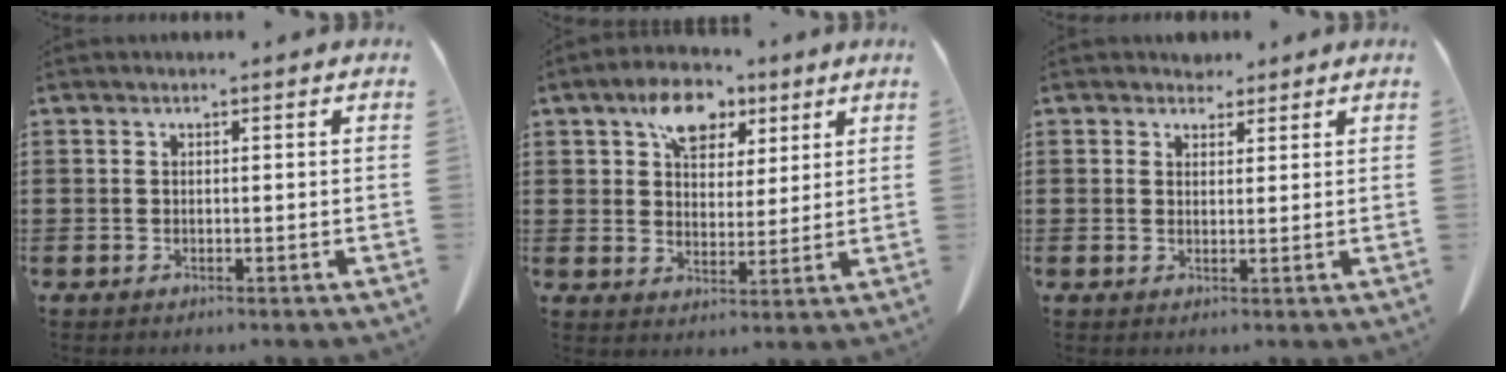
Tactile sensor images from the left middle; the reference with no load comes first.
{"total": 8.3, "force": [4.9, 5.1, 4.2], "torque": [-0.084, 0.004, 0.086]}
{"total": 2.4, "force": [2.1, 1.1, 0.3], "torque": [-0.004, 0.002, 0.039]}